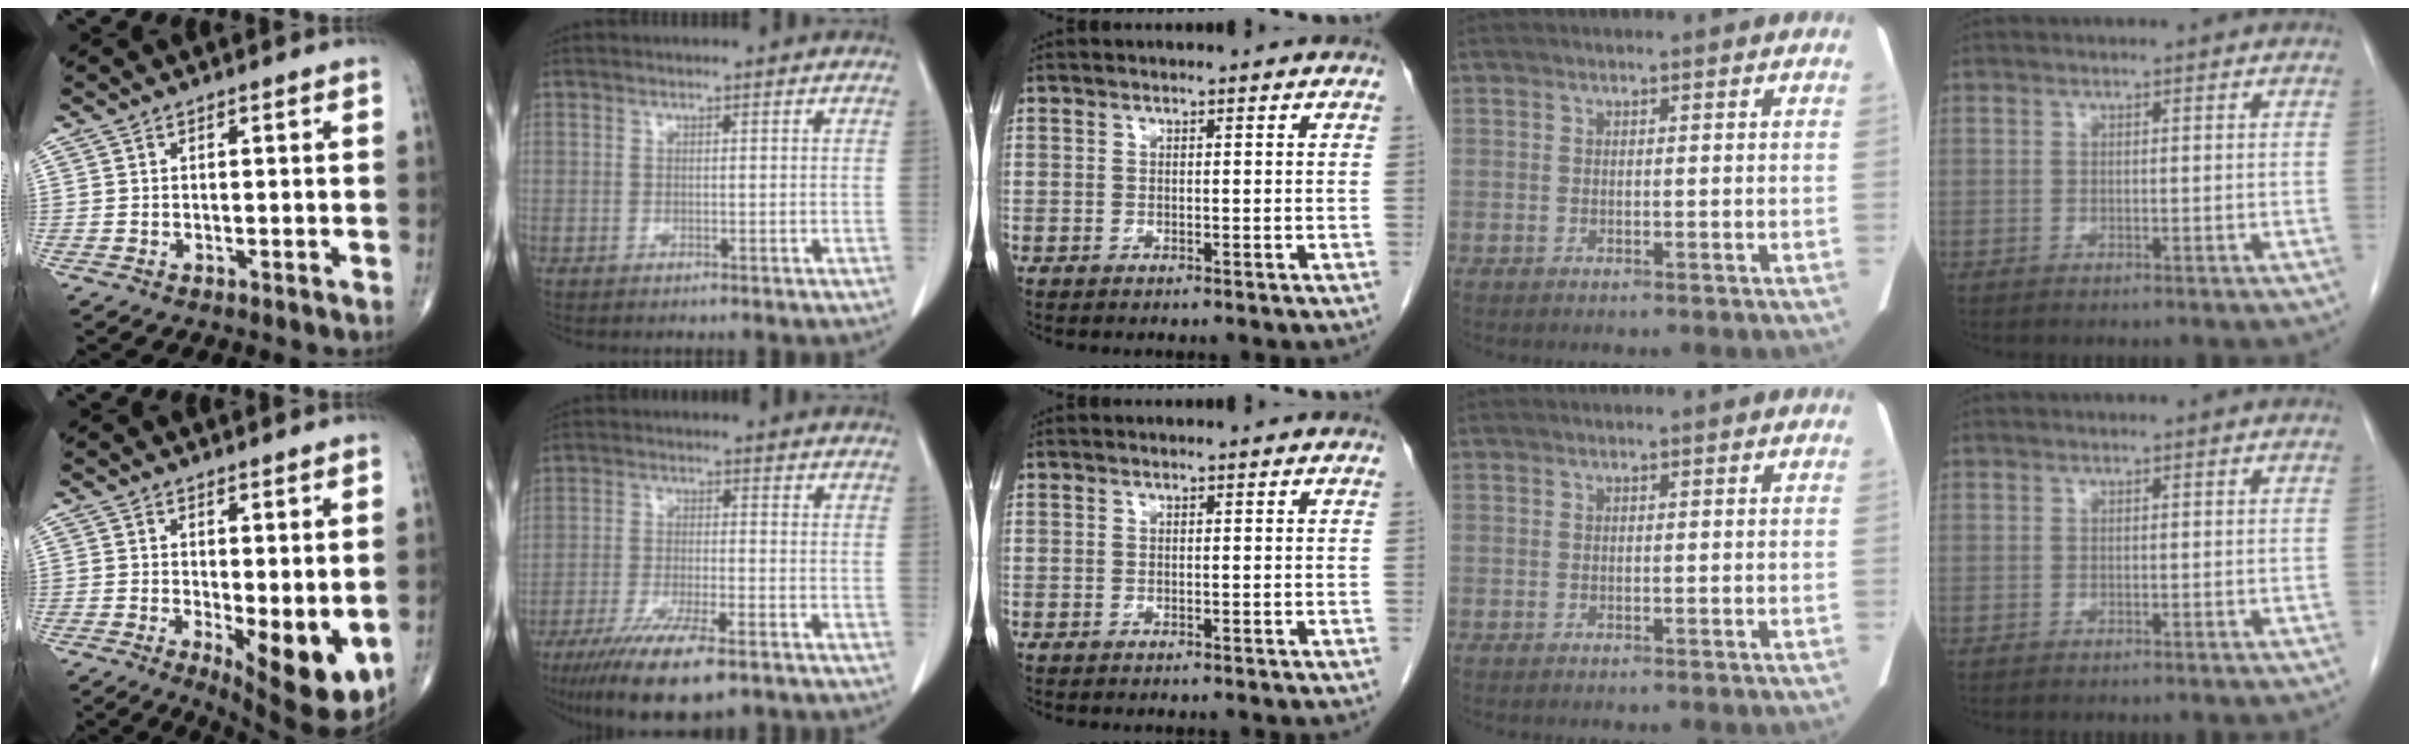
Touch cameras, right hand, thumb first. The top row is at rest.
{"thumb": {"total": 10.1, "force": [-1.4, 3.6, 9.3], "torque": [-0.120, -0.026, -0.007]}, "index": {"total": 11.8, "force": [-7.9, 2.2, 8.5], "torque": [-0.143, -0.026, -0.126]}}